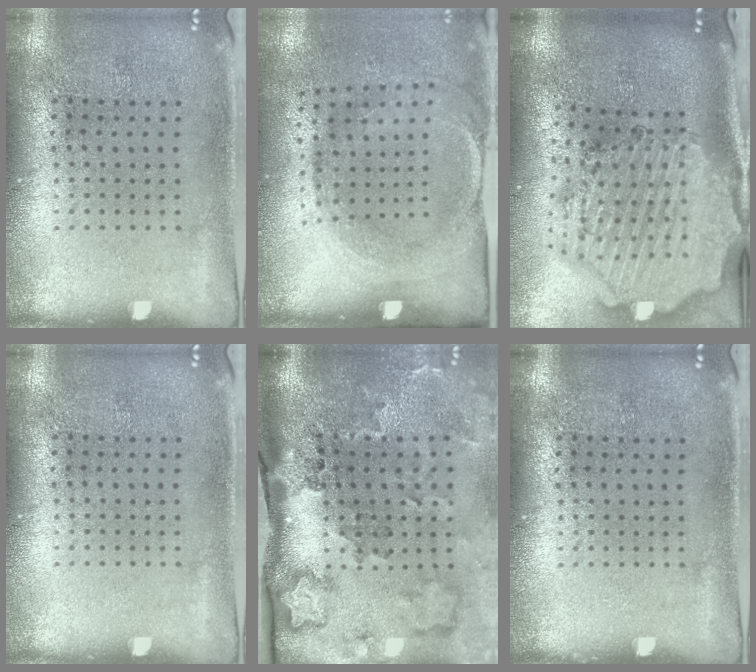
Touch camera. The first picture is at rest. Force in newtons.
{"total": 1.7, "press": 1.2, "slide": 1.1}
{"total": 3.1, "press": 2.6, "slide": 1.6}
{"total": 0.0}
{"total": 3.5, "press": 2.3, "slide": 2.7}
{"total": 0.0}